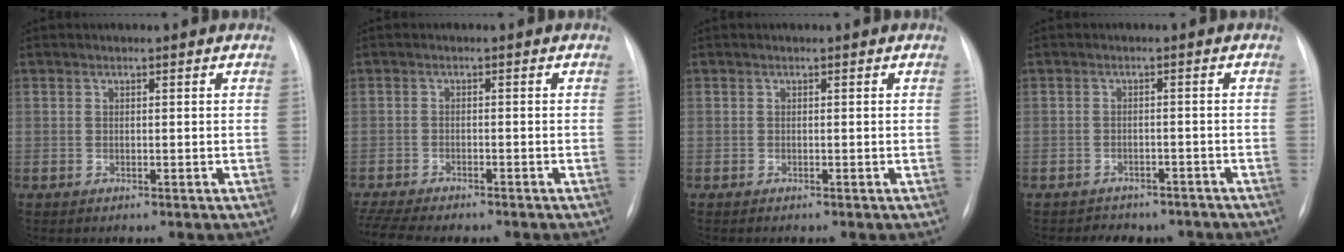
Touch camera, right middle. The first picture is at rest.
{"total": 10.7, "force": [-9.1, 2.4, 5.1], "torque": [-0.088, 0.000, -0.133]}
{"total": 0.0}
{"total": 7.3, "force": [-6.2, 3.5, 1.2], "torque": [-0.014, 0.011, -0.068]}